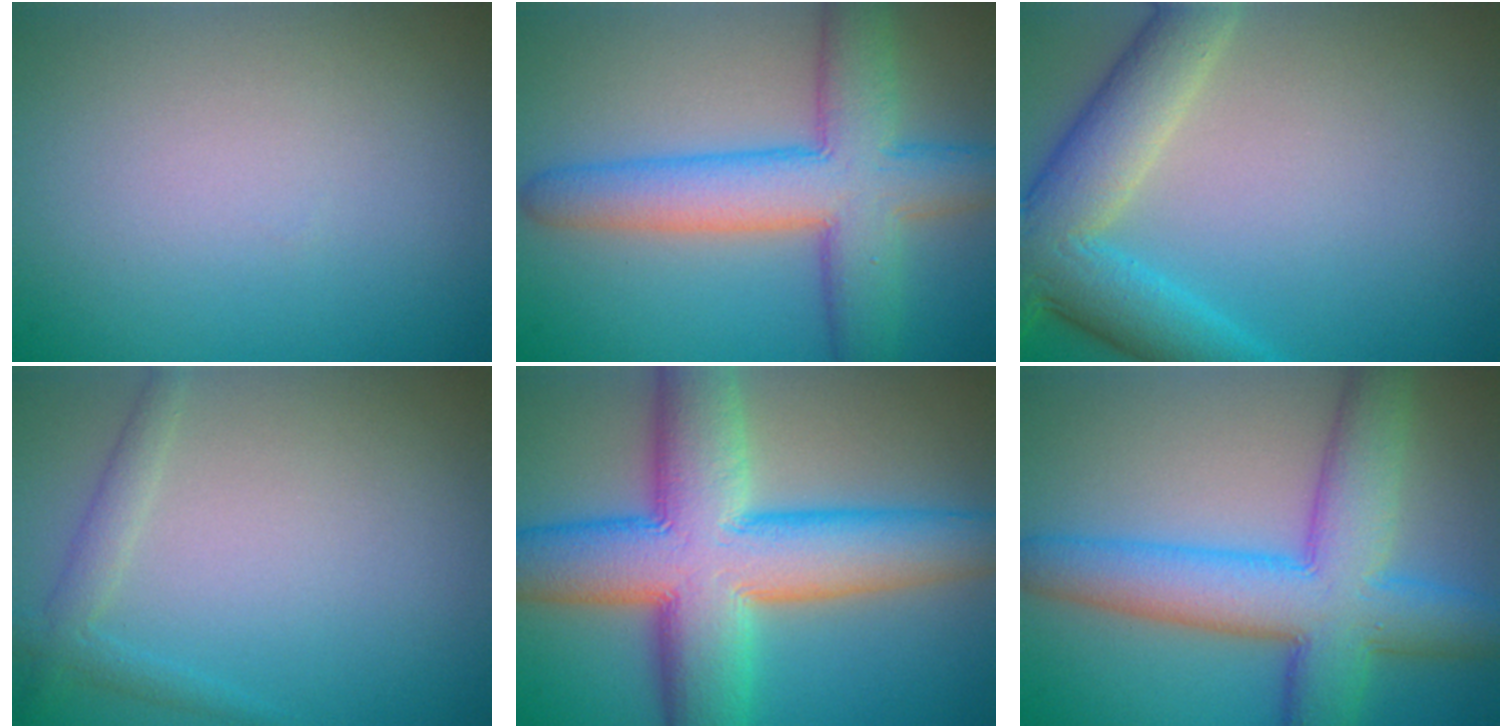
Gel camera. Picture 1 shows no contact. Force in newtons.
{"total": 8.4, "press": 8.4, "slide": 0.2}
{"total": 7.5, "press": 7.5, "slide": 0.3}
{"total": 1.8, "press": 1.8, "slide": 0.0}
{"total": 13.0, "press": 12.9, "slide": 0.7}
{"total": 9.3, "press": 9.3, "slide": 0.4}